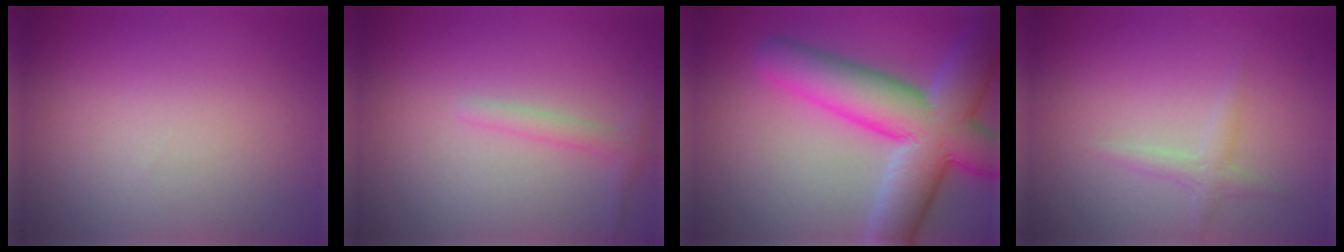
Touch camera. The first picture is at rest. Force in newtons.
{"total": 1.4, "press": 1.4, "slide": 0.1}
{"total": 11.4, "press": 11.4, "slide": 0.7}
{"total": 1.5, "press": 1.5, "slide": 0.0}